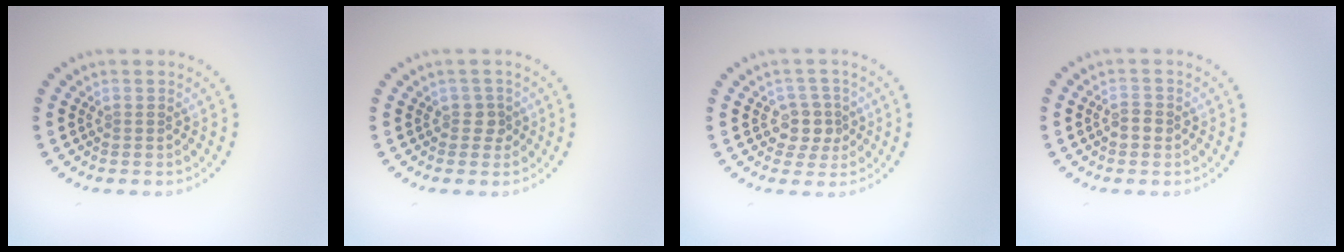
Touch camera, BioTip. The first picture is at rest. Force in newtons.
{"total": 1.1, "press": 1.0, "slide": 0.5}
{"total": 2.4, "press": 2.1, "slide": 1.2}
{"total": 1.3, "press": 1.3, "slide": 0.1}